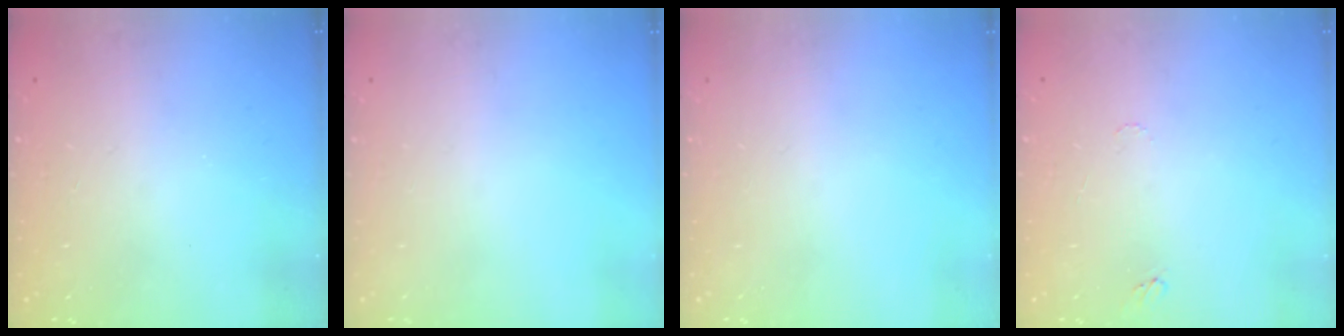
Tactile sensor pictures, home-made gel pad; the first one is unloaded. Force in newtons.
{"total": 0.0}
{"total": 0.0}
{"total": 4.9, "press": 4.9, "slide": 0.5}